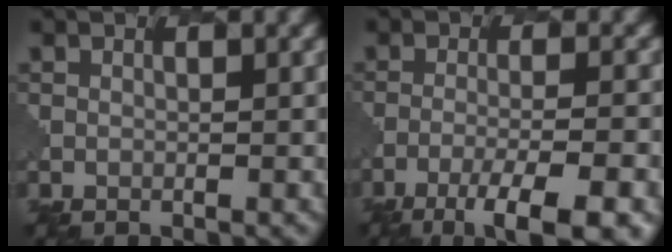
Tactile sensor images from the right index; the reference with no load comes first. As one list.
[{"total": 8.0, "force": [-5.2, 1.6, 5.8], "torque": [-0.089, -0.003, -0.079]}]